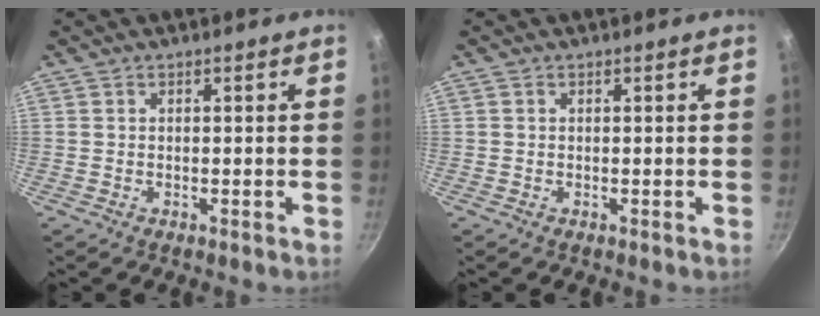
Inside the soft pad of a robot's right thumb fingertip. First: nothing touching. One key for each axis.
{"total": 0.0}